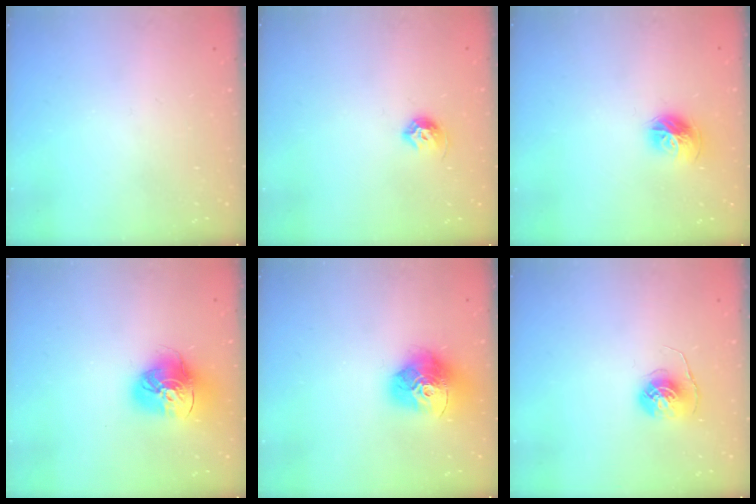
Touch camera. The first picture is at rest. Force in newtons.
{"total": 6.9, "press": 6.8, "slide": 1.1}
{"total": 10.0, "press": 9.9, "slide": 1.2}
{"total": 15.6, "press": 15.5, "slide": 1.7}
{"total": 17.6, "press": 17.5, "slide": 1.9}
{"total": 6.0, "press": 6.0, "slide": 0.3}